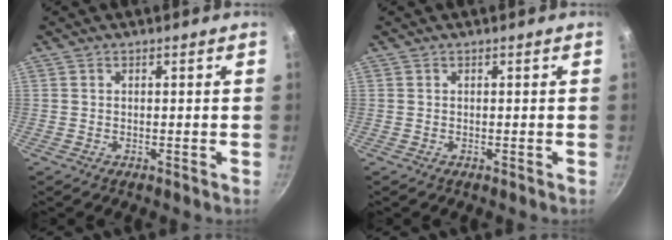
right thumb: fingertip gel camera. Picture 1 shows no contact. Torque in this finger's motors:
{"motor_torque": [0.00, 0.00, 0.00, 0.00, 0.00]}